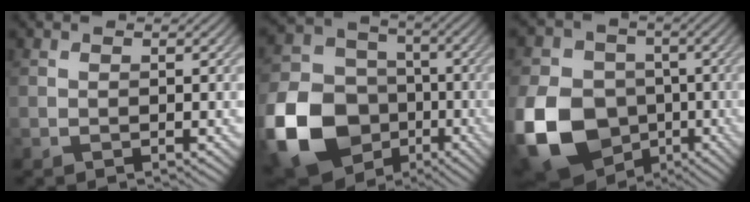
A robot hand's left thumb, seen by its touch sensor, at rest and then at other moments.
{"total": 18.1, "force": [-6.4, 14.3, 9.0], "torque": [-0.252, -0.041, -0.121]}
{"total": 17.5, "force": [-5.1, 14.0, 9.1], "torque": [-0.239, -0.041, -0.102]}